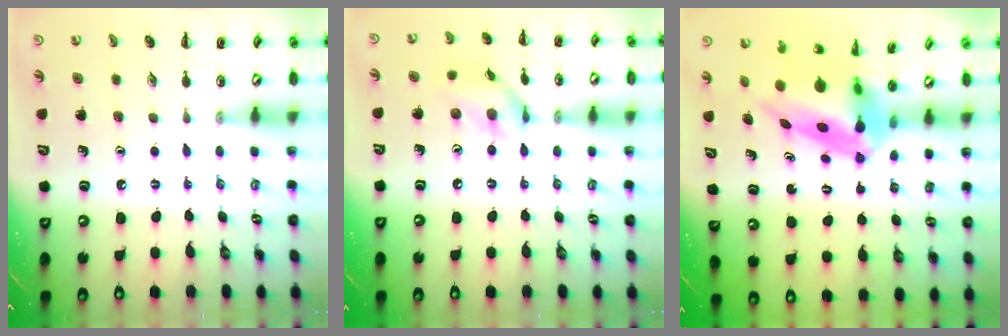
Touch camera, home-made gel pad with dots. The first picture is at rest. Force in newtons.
{"total": 10.7, "press": 10.7, "slide": 1.2}
{"total": 8.3, "press": 7.9, "slide": 2.7}